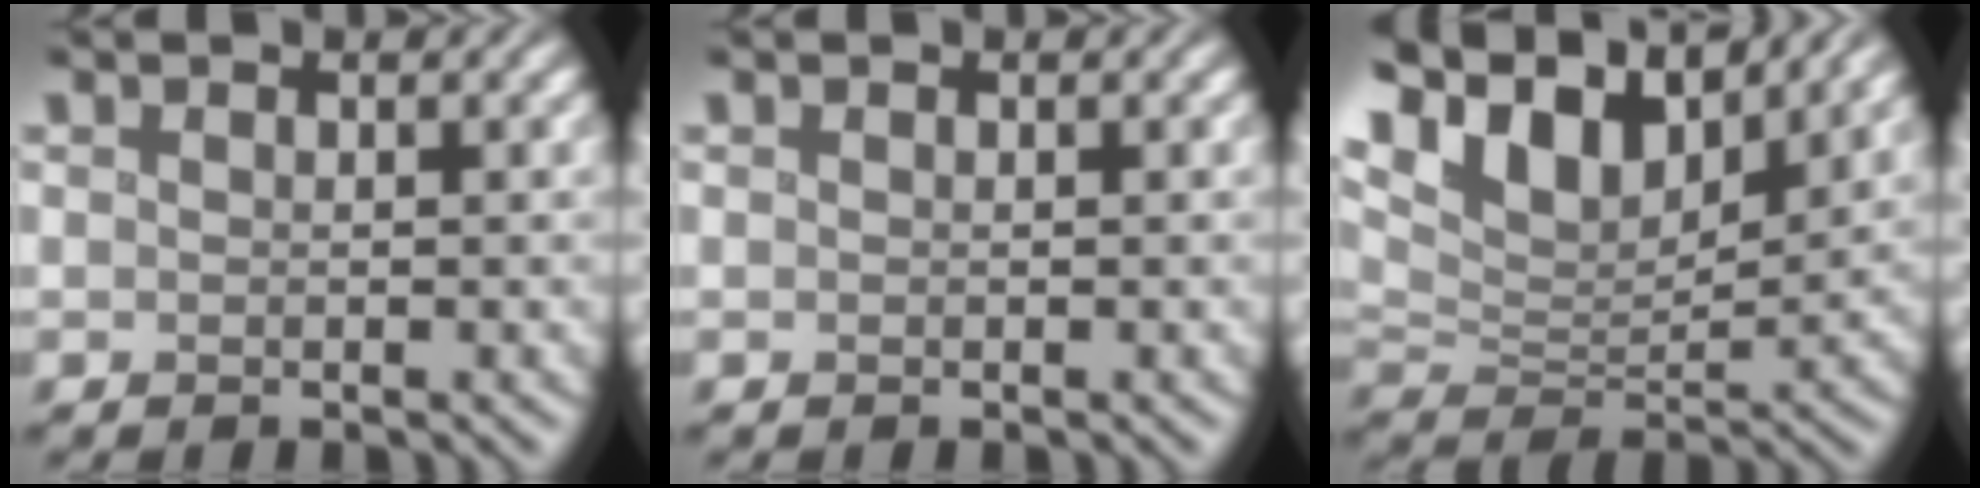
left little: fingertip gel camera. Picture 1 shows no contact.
{"total": 0.0}
{"total": 10.7, "force": [7.4, 4.5, 6.3], "torque": [-0.132, 0.022, 0.126]}